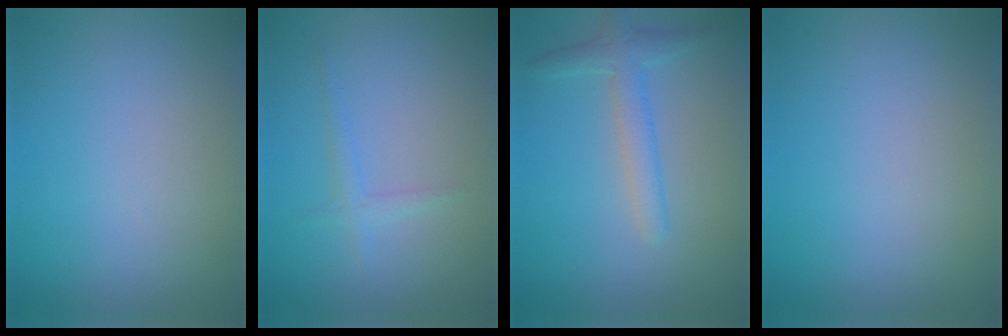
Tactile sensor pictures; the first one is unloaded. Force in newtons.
{"total": 1.2, "press": 1.2, "slide": 0.1}
{"total": 2.5, "press": 2.5, "slide": 0.1}
{"total": 0.0}